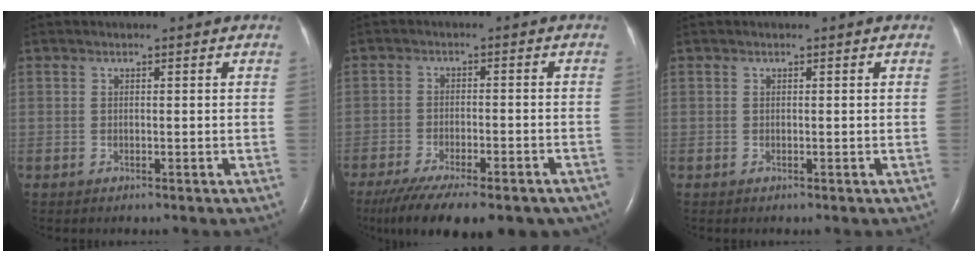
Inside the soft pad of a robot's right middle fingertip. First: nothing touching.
{"total": 19.8, "force": [-15.1, 5.9, 11.4], "torque": [-0.179, -0.022, -0.204]}
{"total": 0.0}